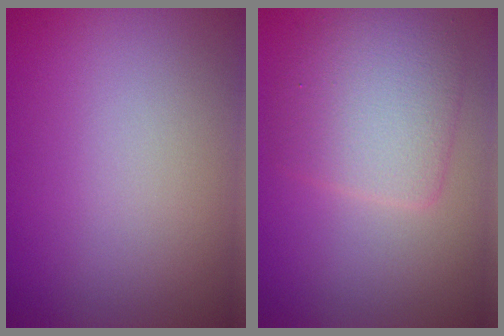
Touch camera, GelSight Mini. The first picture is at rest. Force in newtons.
{"total": 4.7, "press": 4.7, "slide": 0.1}